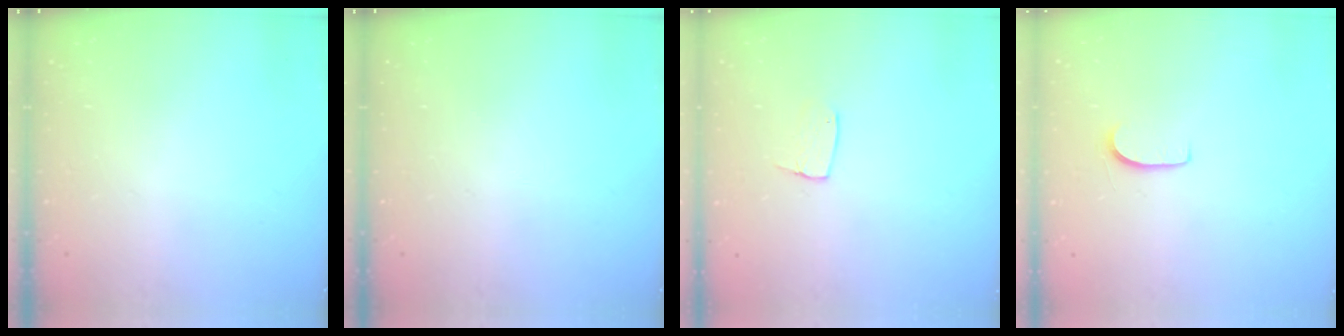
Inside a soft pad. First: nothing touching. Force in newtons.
{"total": 0.0}
{"total": 6.5, "press": 6.5, "slide": 0.4}
{"total": 5.8, "press": 5.8, "slide": 0.4}